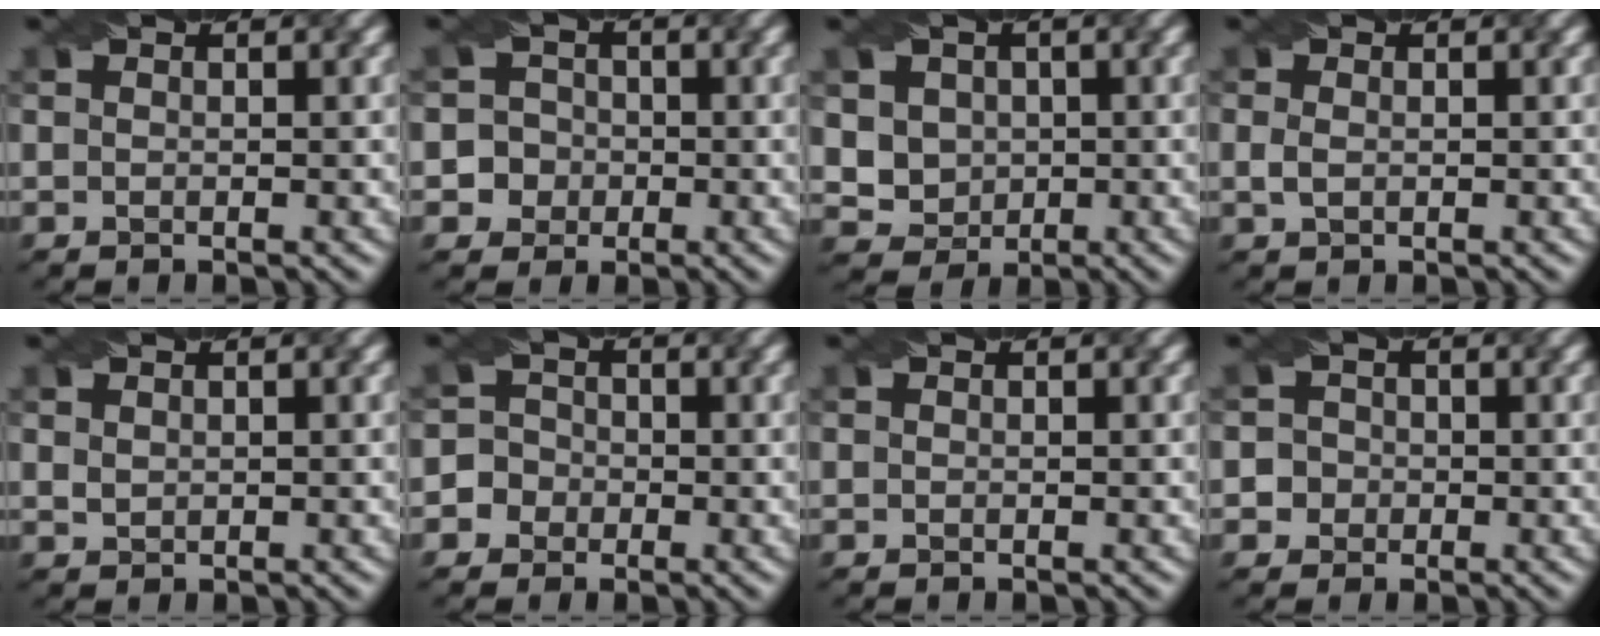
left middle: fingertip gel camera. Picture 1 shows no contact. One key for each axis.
{"total": 4.3, "fx": -1.0, "fy": 4.1, "fz": 0.4, "tx": 0.014, "ty": 0.020, "tz": -0.037}
{"total": 3.8, "fx": 1.0, "fy": 3.5, "fz": 1.3, "tx": -0.039, "ty": 0.001, "tz": 0.028}
{"total": 1.2, "fx": 0.0, "fy": 0.8, "fz": 0.8, "tx": -0.023, "ty": 0.003, "tz": 0.001}
{"total": 0.9, "fx": 0.6, "fy": 0.6, "fz": 0.3, "tx": -0.008, "ty": 0.002, "tz": 0.017}
{"total": 3.7, "fx": -1.5, "fy": 3.3, "fz": 0.3, "tx": 0.019, "ty": 0.012, "tz": -0.045}
{"total": 0.0}
{"total": 2.6, "fx": -0.2, "fy": 2.5, "fz": 0.4, "tx": 0.017, "ty": 0.021, "tz": -0.022}